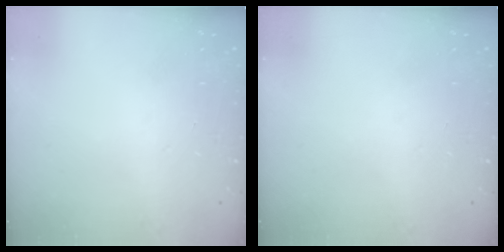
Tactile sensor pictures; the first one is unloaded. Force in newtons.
{"total": 0.0}